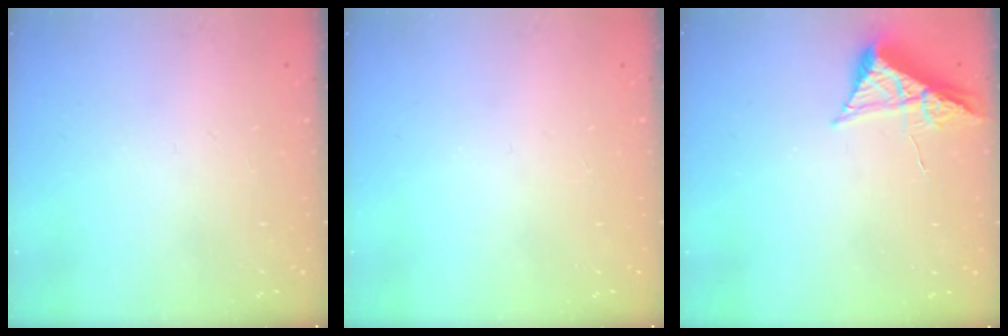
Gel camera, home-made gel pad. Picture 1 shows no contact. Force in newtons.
{"total": 0.0}
{"total": 7.9, "press": 7.9, "slide": 0.8}